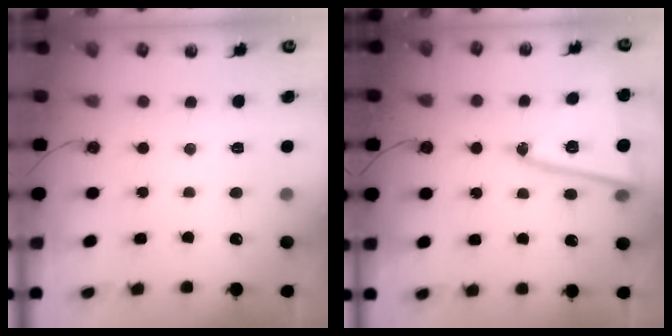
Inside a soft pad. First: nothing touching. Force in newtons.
{"total": 16.1, "press": 16.1, "slide": 1.2}